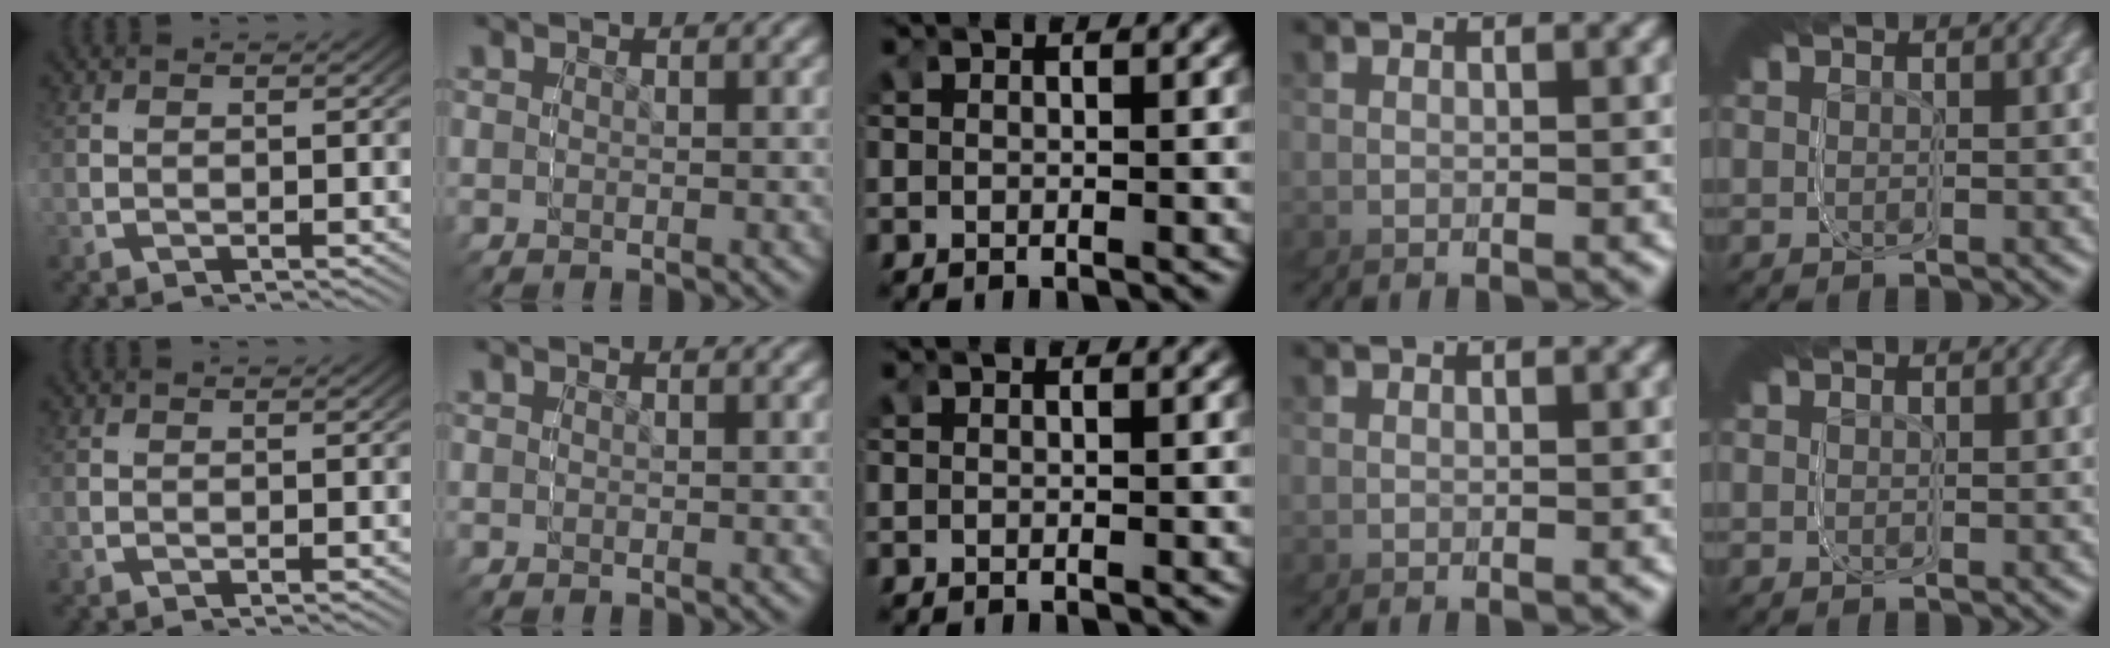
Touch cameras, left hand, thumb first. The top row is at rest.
{}